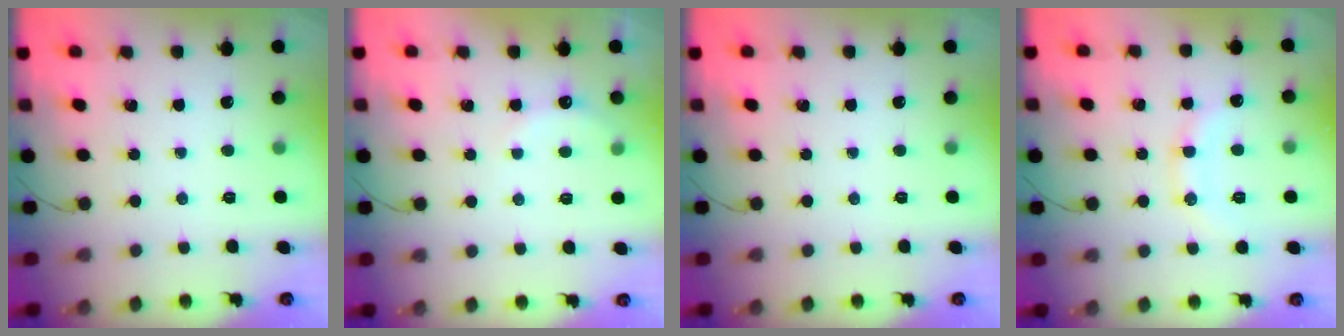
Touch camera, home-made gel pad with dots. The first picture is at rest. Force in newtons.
{"total": 3.9, "press": 3.7, "slide": 1.2}
{"total": 0.0}
{"total": 10.7, "press": 10.7, "slide": 1.2}